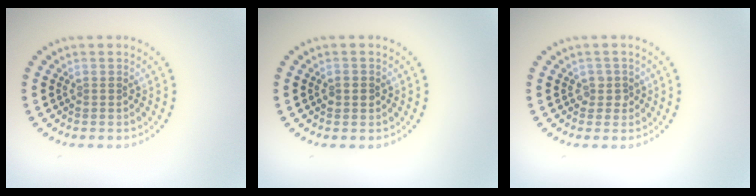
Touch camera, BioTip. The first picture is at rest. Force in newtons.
{"total": 1.1, "press": 1.1, "slide": 0.3}
{"total": 1.1, "press": 1.0, "slide": 0.5}